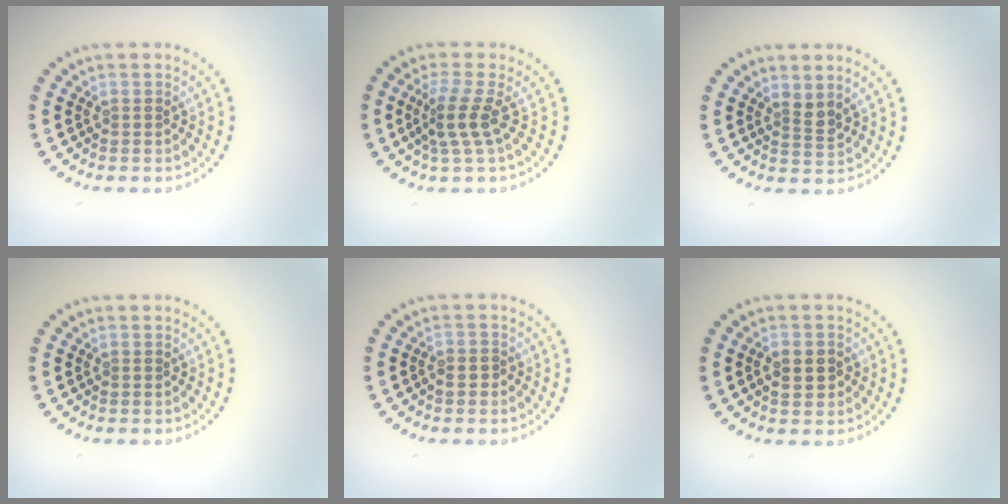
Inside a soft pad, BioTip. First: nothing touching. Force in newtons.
{"total": 2.9, "press": 2.1, "slide": 2.0}
{"total": 1.5, "press": 1.1, "slide": 1.0}
{"total": 0.0}
{"total": 0.9, "press": 0.8, "slide": 0.4}
{"total": 2.5, "press": 2.4, "slide": 0.2}